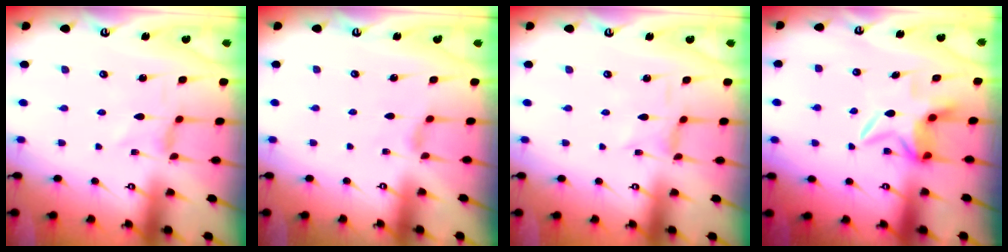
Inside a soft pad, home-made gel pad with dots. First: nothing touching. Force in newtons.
{"total": 2.4, "press": 2.3, "slide": 0.5}
{"total": 0.8, "press": 0.8, "slide": 0.3}
{"total": 6.0, "press": 5.9, "slide": 1.5}